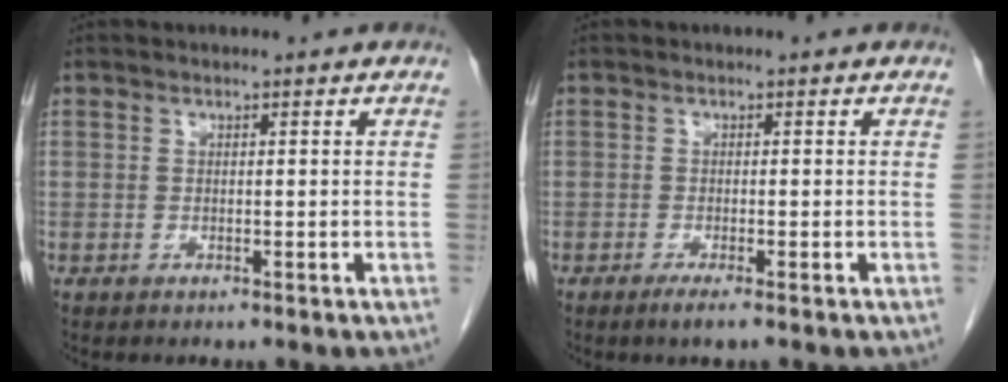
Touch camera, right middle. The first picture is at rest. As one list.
[{"total": 1.2, "force": [-0.8, -0.2, 0.9], "torque": [-0.020, -0.004, -0.017]}]